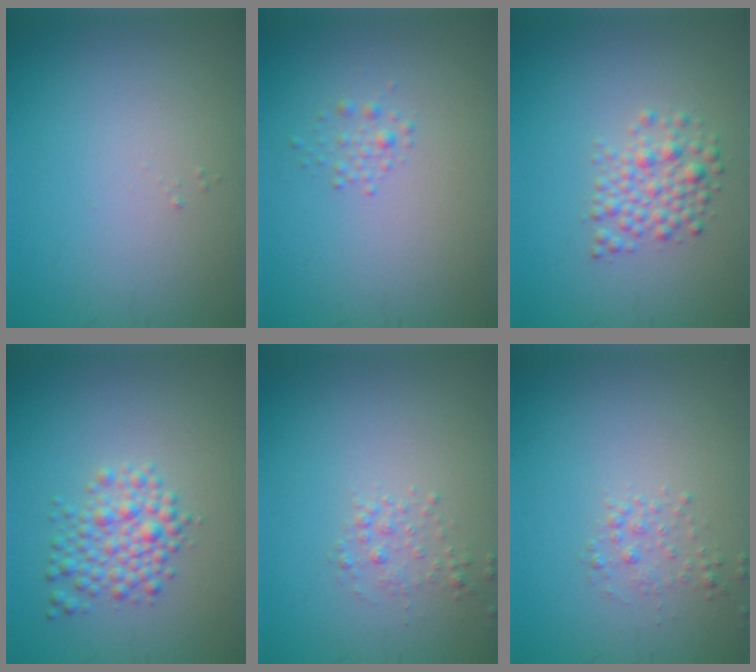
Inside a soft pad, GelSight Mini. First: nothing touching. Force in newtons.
{"total": 1.0, "press": 1.0, "slide": 0.0}
{"total": 2.7, "press": 2.7, "slide": 0.1}
{"total": 3.3, "press": 3.3, "slide": 0.1}
{"total": 1.3, "press": 1.2, "slide": 0.1}
{"total": 1.3, "press": 1.2, "slide": 0.1}